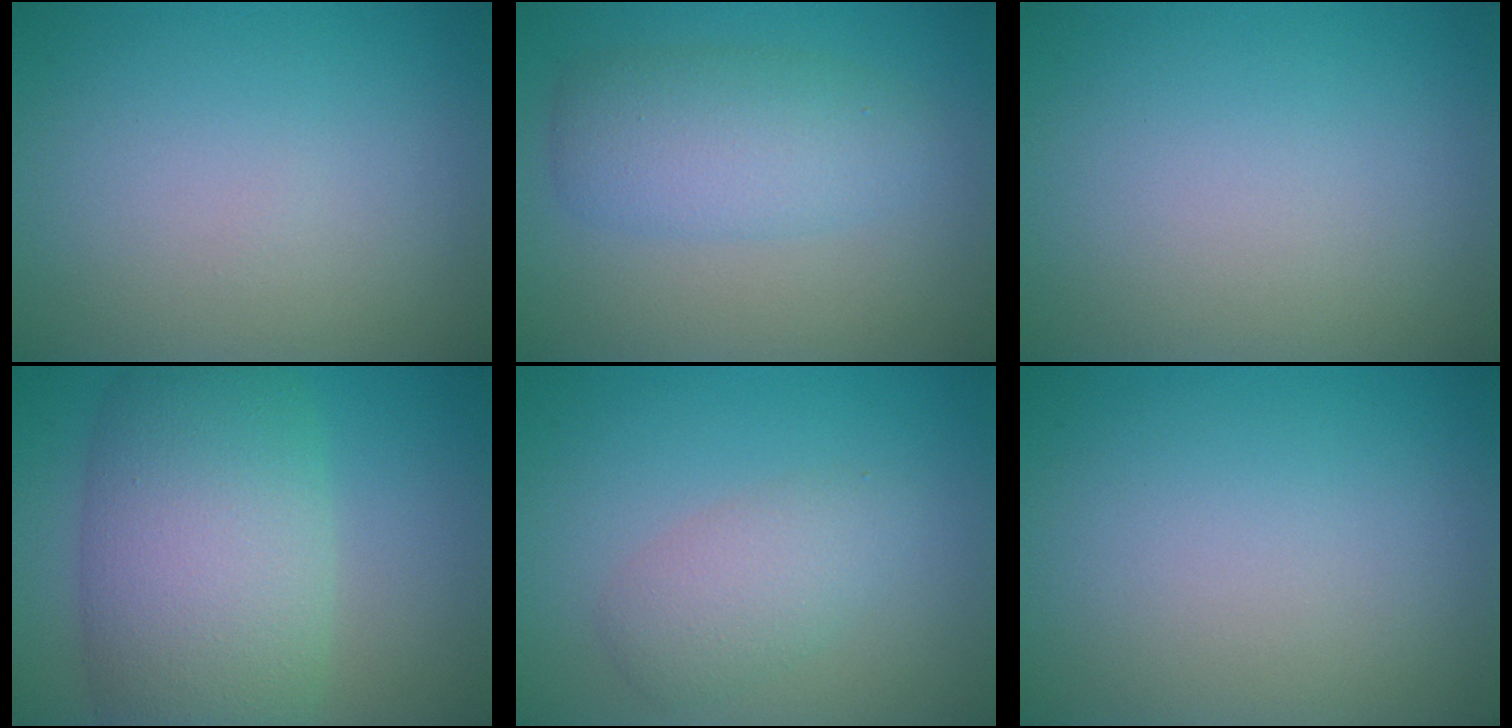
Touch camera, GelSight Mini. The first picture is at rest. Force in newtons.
{"total": 4.3, "press": 4.3, "slide": 0.1}
{"total": 0.0}
{"total": 10.6, "press": 10.6, "slide": 0.5}
{"total": 2.9, "press": 2.9, "slide": 0.1}
{"total": 0.0}